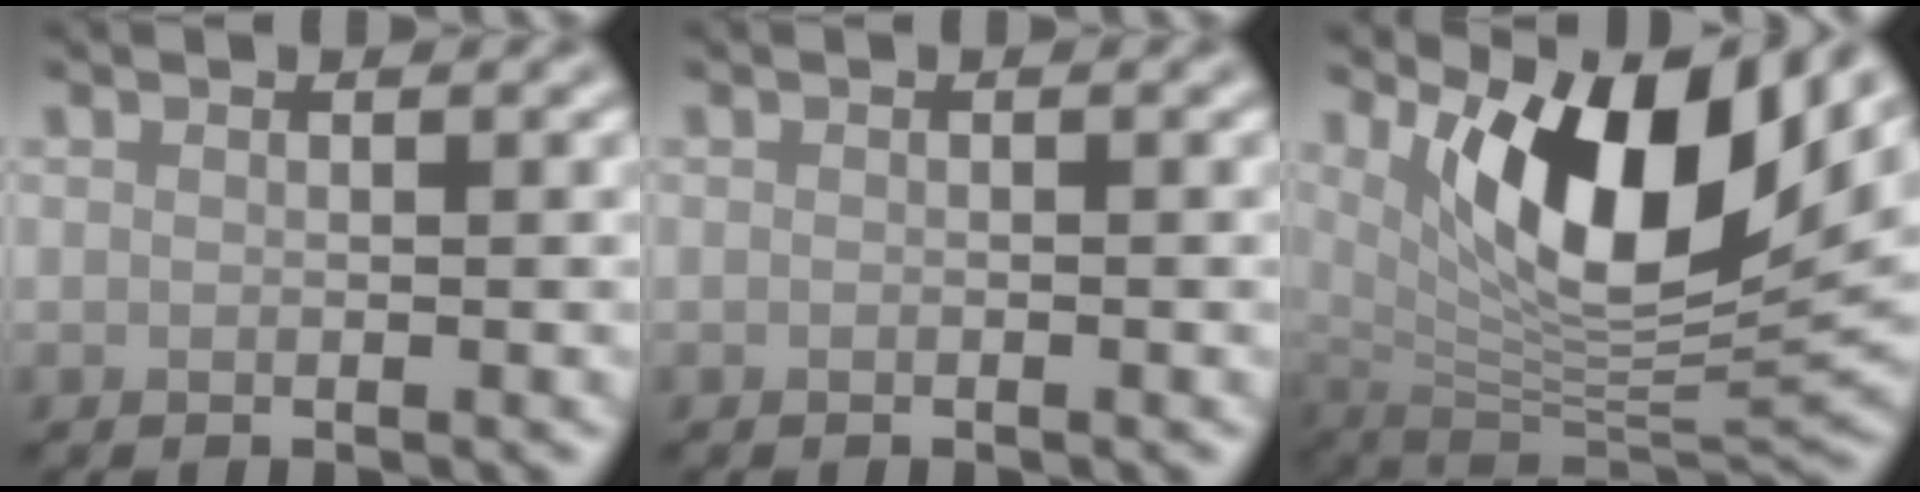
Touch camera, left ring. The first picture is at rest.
{"total": 0.0}
{"total": 12.6, "force": [5.2, 4.3, 10.7], "torque": [-0.169, -0.016, 0.102]}